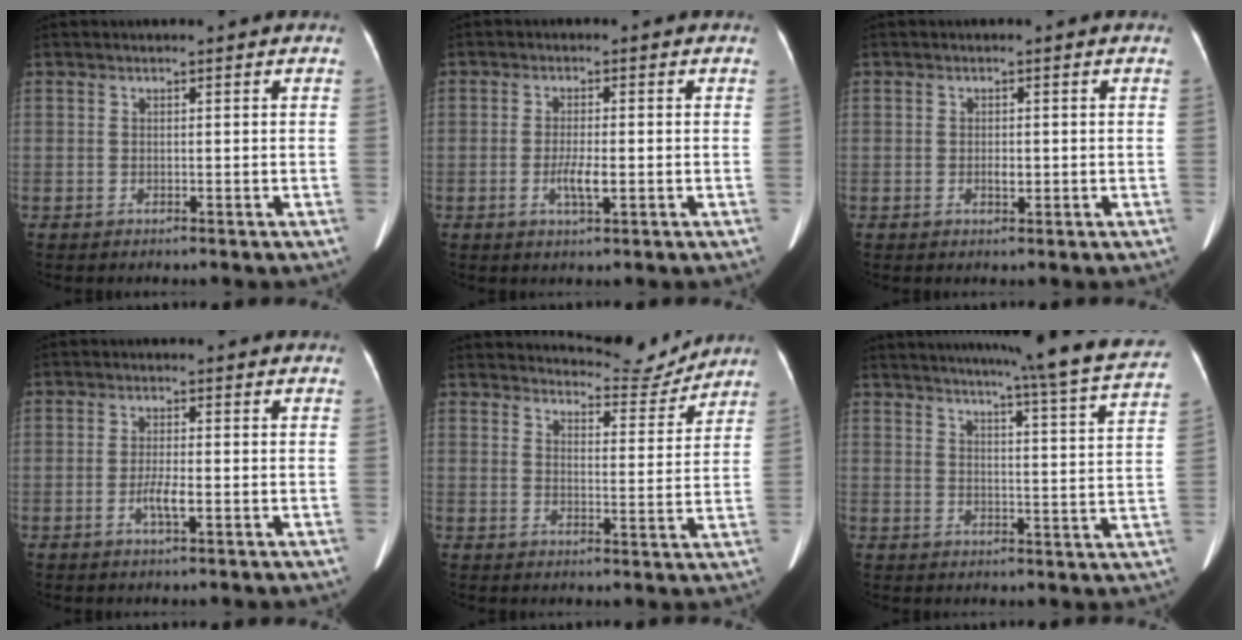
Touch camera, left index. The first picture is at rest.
{"total": 3.3, "force": [-1.0, 0.7, 3.1], "torque": [-0.064, -0.003, -0.016]}
{"total": 1.6, "force": [-0.4, 1.1, 1.1], "torque": [-0.020, 0.000, -0.003]}
{"total": 3.0, "force": [-1.1, 0.5, 2.7], "torque": [-0.056, -0.002, -0.020]}
{"total": 7.6, "force": [7.6, 0.9, -0.2], "torque": [0.001, -0.013, 0.099]}
{"total": 20.9, "force": [18.6, -1.3, 9.3], "torque": [-0.137, -0.058, 0.219]}